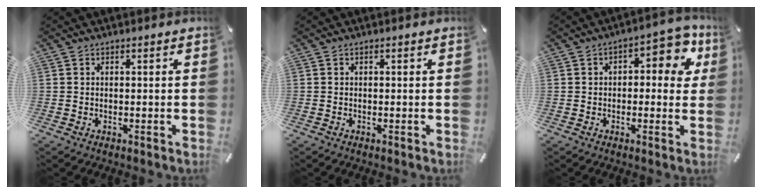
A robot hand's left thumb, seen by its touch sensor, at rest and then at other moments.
{"total": 0.0}
{"total": 8.1, "force": [2.9, 4.3, 6.2], "torque": [-0.067, -0.017, 0.041]}